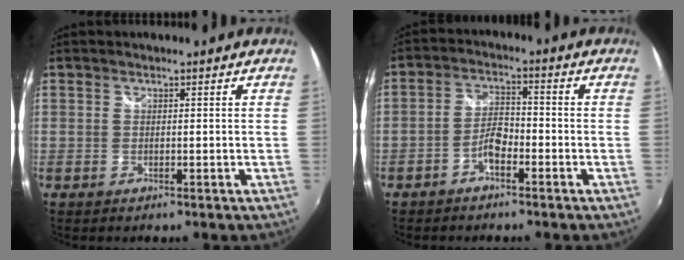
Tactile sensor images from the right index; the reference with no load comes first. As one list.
[{"total": 4.4, "force": [-2.6, 1.9, 3.0], "torque": [-0.063, 0.011, -0.049]}]